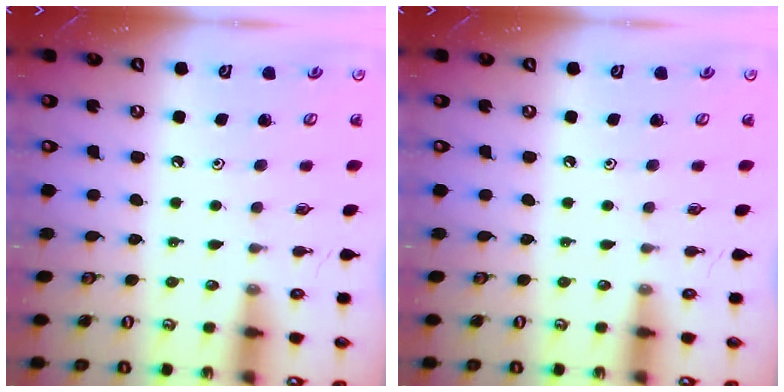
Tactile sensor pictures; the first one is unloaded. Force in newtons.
{"total": 0.0}